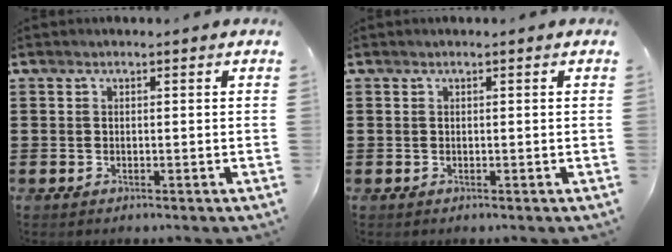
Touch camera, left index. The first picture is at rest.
{"total": 0.0}